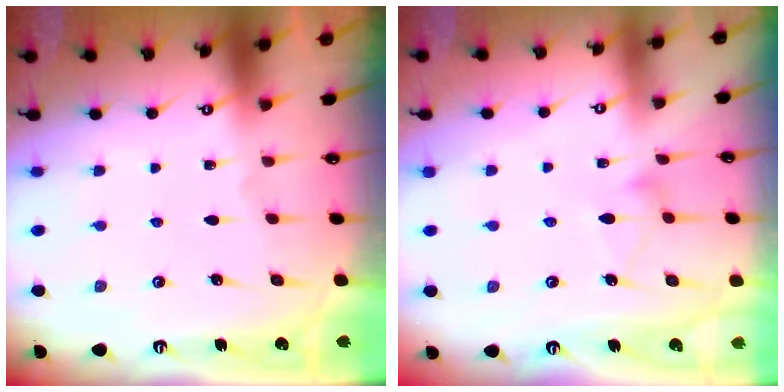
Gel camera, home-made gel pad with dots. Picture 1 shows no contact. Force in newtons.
{"total": 7.4, "press": 7.4, "slide": 0.5}